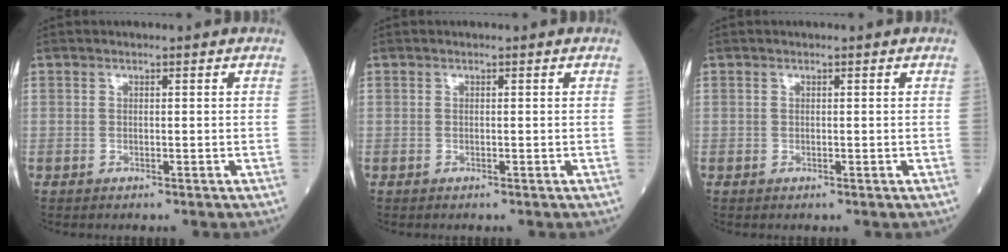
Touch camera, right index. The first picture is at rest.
{"total": 0.0}
{"total": 0.0}